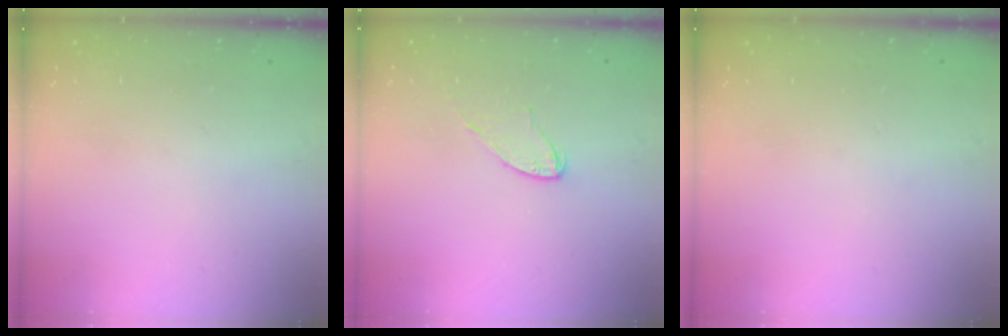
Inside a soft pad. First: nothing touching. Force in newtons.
{"total": 6.1, "press": 6.1, "slide": 0.5}
{"total": 0.0}